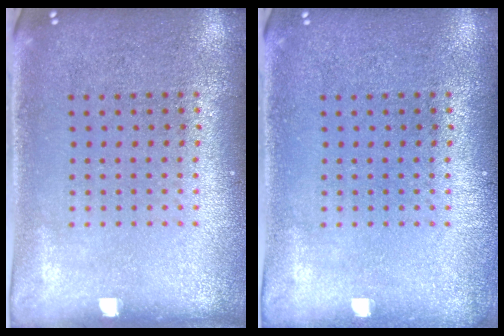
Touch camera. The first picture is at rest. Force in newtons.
{"total": 0.5, "press": 0.5, "slide": 0.1}